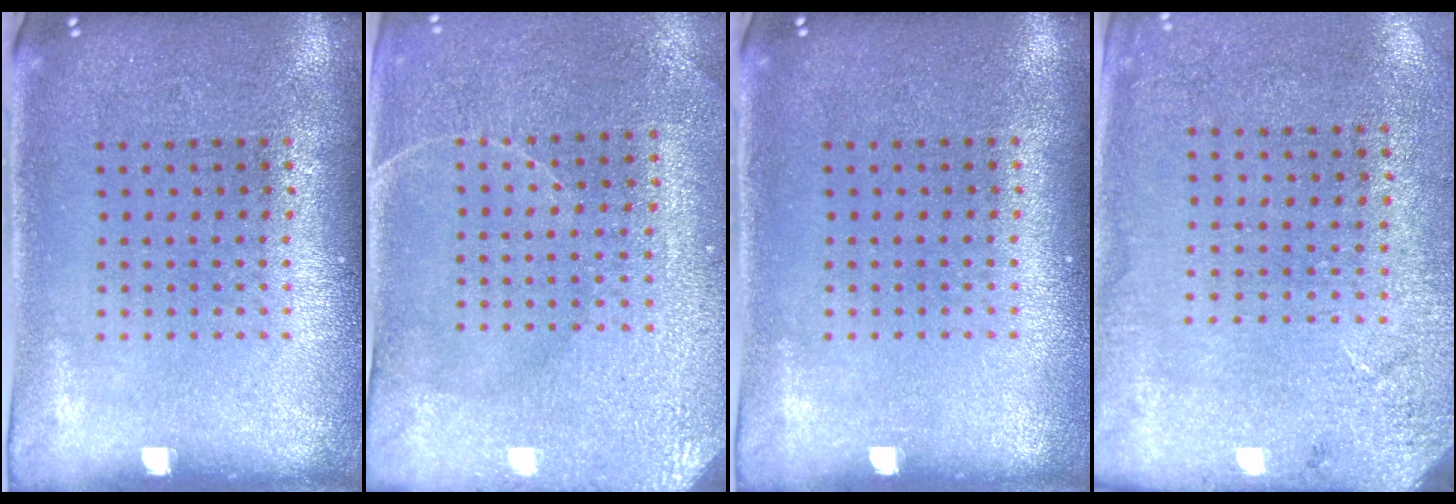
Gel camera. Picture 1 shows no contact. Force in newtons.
{"total": 3.2, "press": 3.2, "slide": 0.1}
{"total": 0.0}
{"total": 2.6, "press": 2.3, "slide": 1.2}